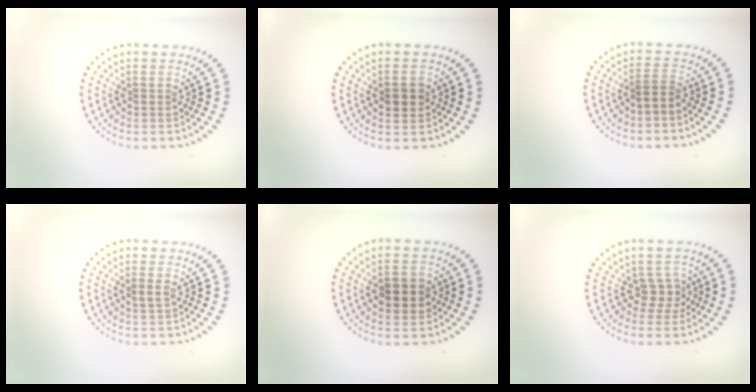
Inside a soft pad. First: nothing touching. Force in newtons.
{"total": 1.8, "press": 1.8, "slide": 0.1}
{"total": 1.5, "press": 1.2, "slide": 1.0}
{"total": 0.9, "press": 0.9, "slide": 0.2}
{"total": 3.7, "press": 3.7, "slide": 0.2}
{"total": 1.9, "press": 1.4, "slide": 1.2}